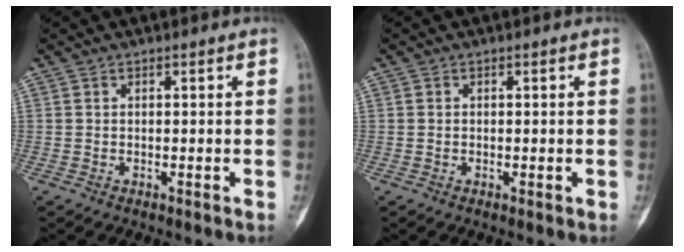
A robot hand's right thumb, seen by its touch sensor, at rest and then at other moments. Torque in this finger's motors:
{"motor_torque": [-0.15, -0.39, -0.11, 0.01, -0.05]}